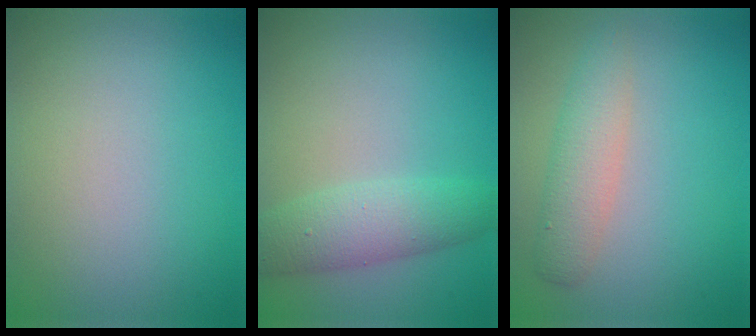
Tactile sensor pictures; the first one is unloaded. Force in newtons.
{"total": 3.9, "press": 3.9, "slide": 0.1}
{"total": 3.0, "press": 3.0, "slide": 0.1}